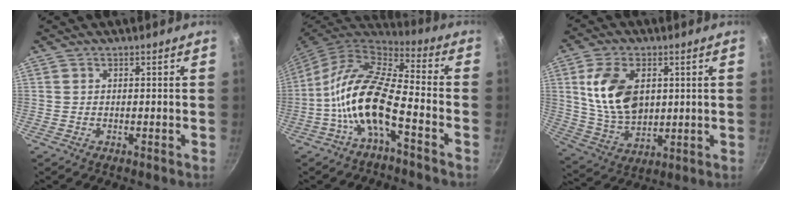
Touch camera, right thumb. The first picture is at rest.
{"total": 15.3, "force": [-5.2, 6.0, 13.0], "torque": [-0.245, 0.044, -0.119]}
{"total": 14.2, "force": [3.0, 9.2, 10.4], "torque": [-0.174, -0.020, 0.067]}